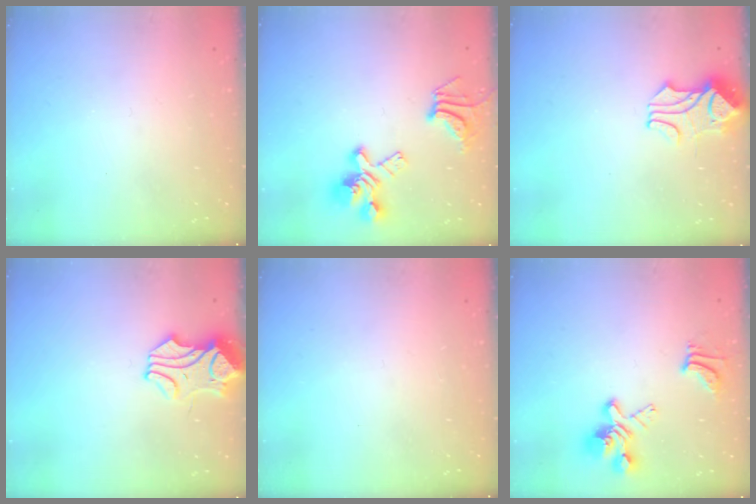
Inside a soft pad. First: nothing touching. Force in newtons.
{"total": 8.8, "press": 8.5, "slide": 2.3}
{"total": 1.6, "press": 1.3, "slide": 1.0}
{"total": 1.1, "press": 0.6, "slide": 0.9}
{"total": 0.0}
{"total": 6.1, "press": 5.9, "slide": 1.7}